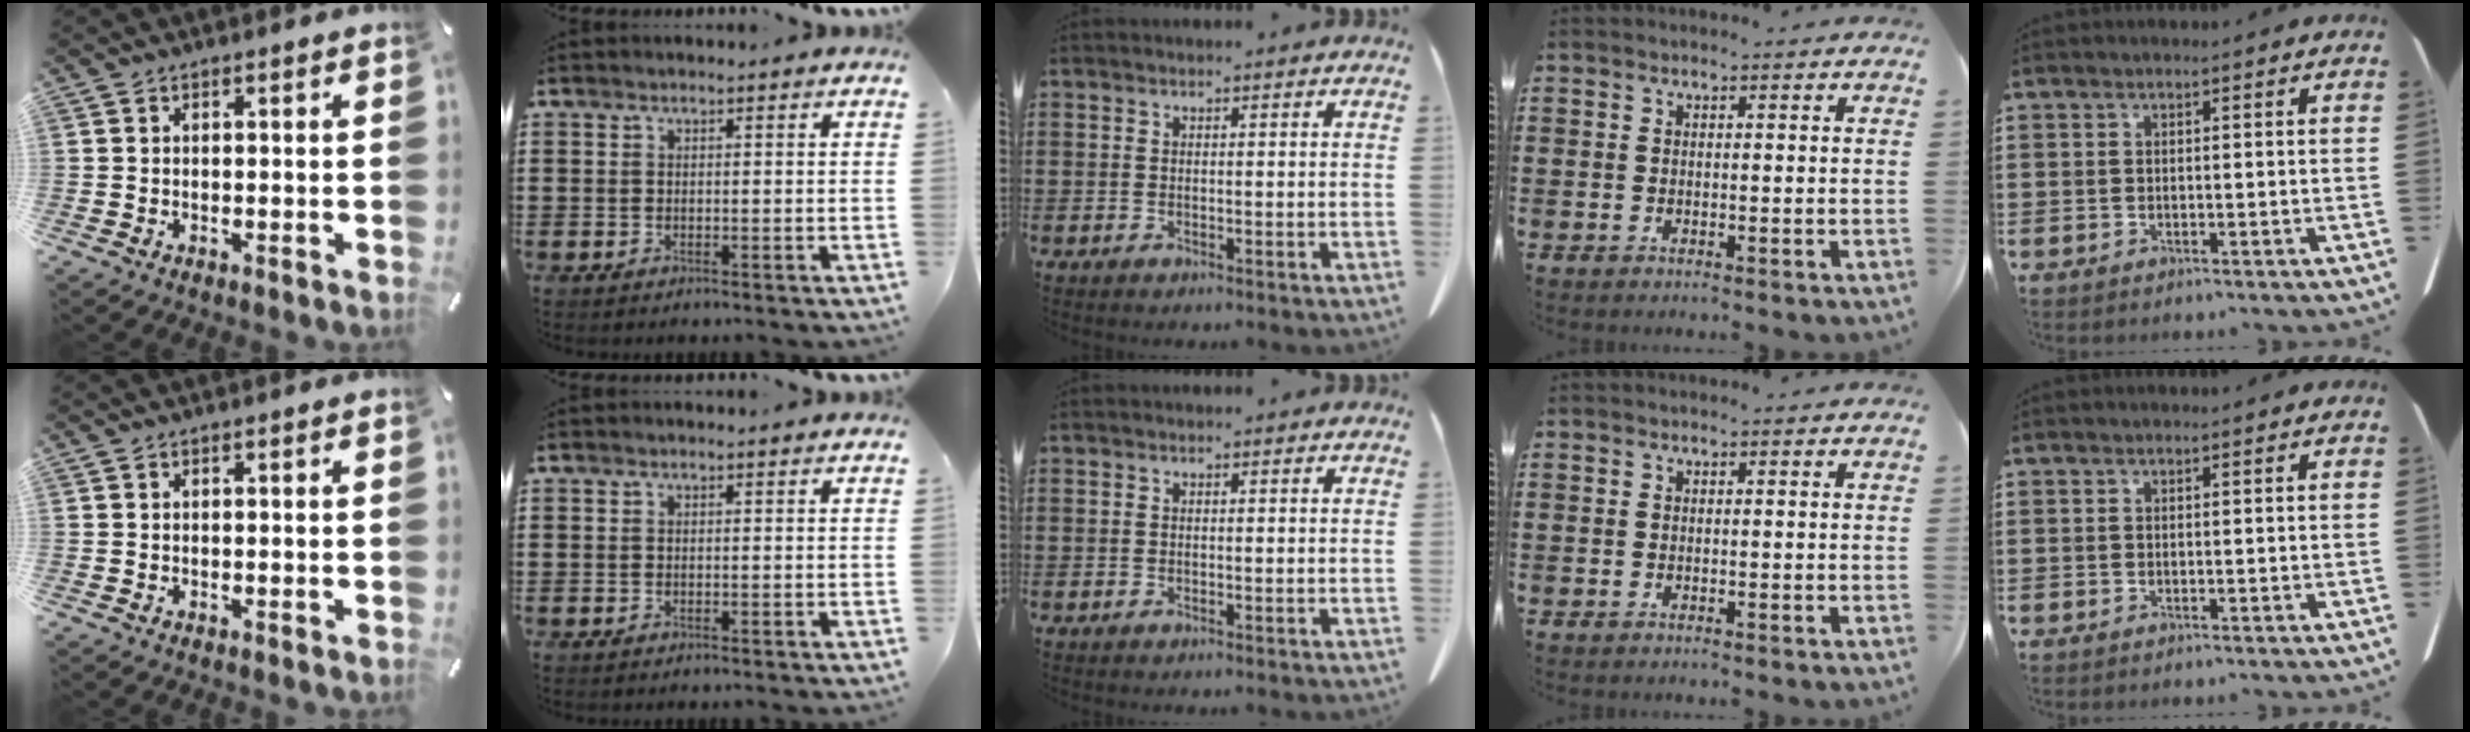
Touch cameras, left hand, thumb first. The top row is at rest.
{}